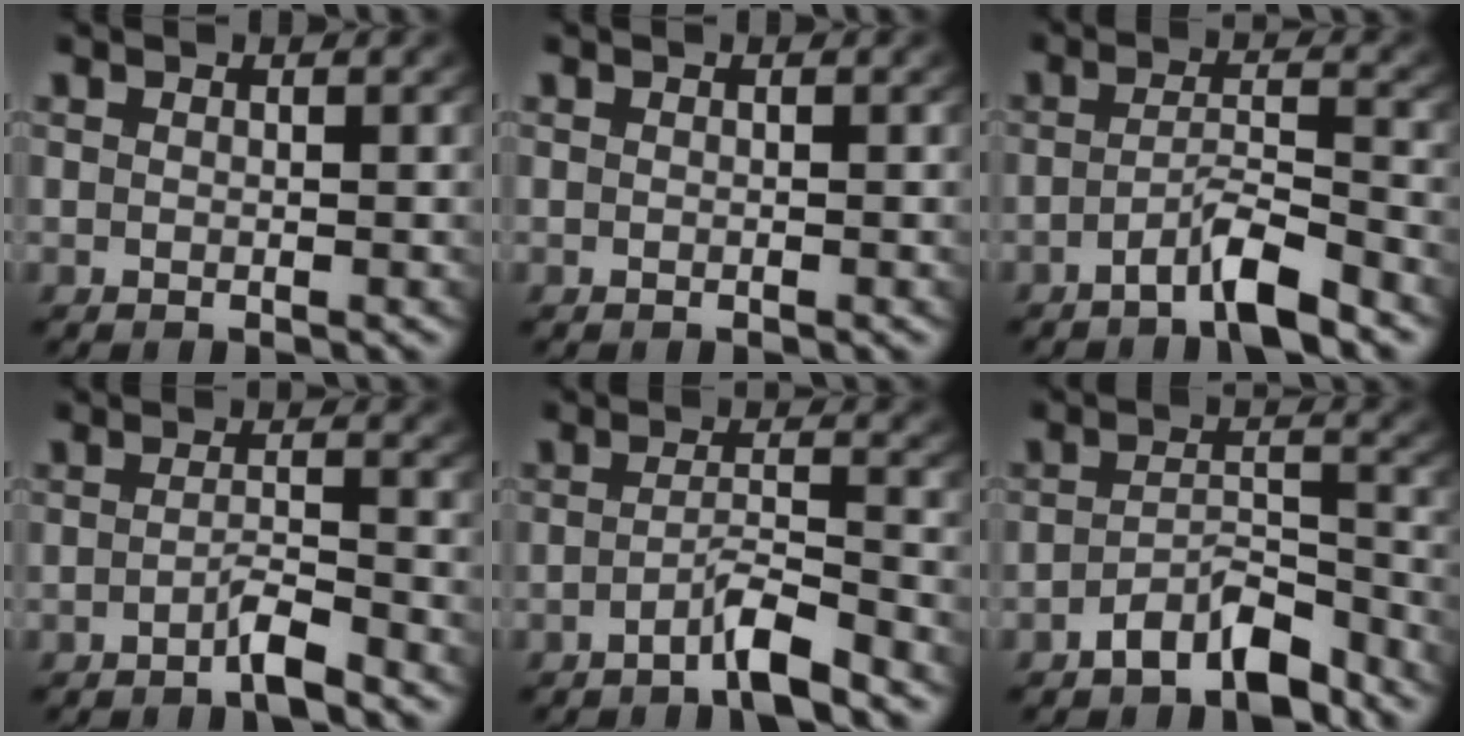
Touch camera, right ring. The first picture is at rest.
{"total": 0.0}
{"total": 4.1, "force": [-3.2, 0.6, 2.4], "torque": [-0.035, -0.004, -0.056]}
{"total": 2.2, "force": [-1.7, 0.0, 1.3], "torque": [-0.020, -0.007, -0.031]}
{"total": 3.3, "force": [-2.7, 0.2, 2.0], "torque": [-0.030, -0.007, -0.045]}
{"total": 5.3, "force": [-4.3, 1.9, 2.5], "torque": [-0.028, -0.006, -0.070]}